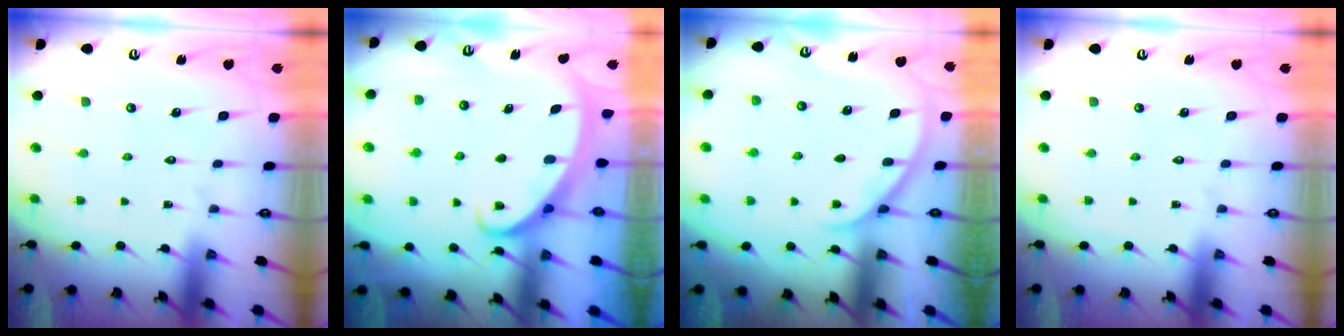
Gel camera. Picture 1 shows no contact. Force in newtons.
{"total": 2.7, "press": 2.6, "slide": 0.3}
{"total": 1.8, "press": 1.7, "slide": 0.3}
{"total": 0.0}